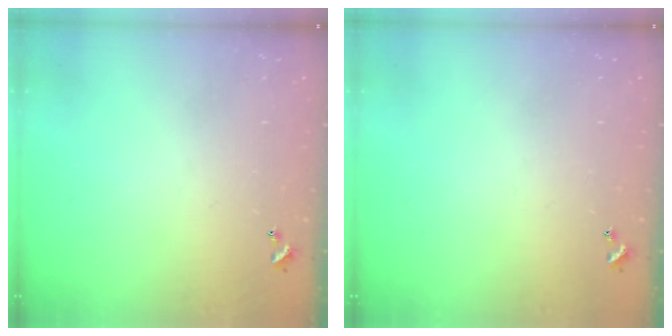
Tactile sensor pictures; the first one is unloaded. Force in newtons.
{"total": 0.0}